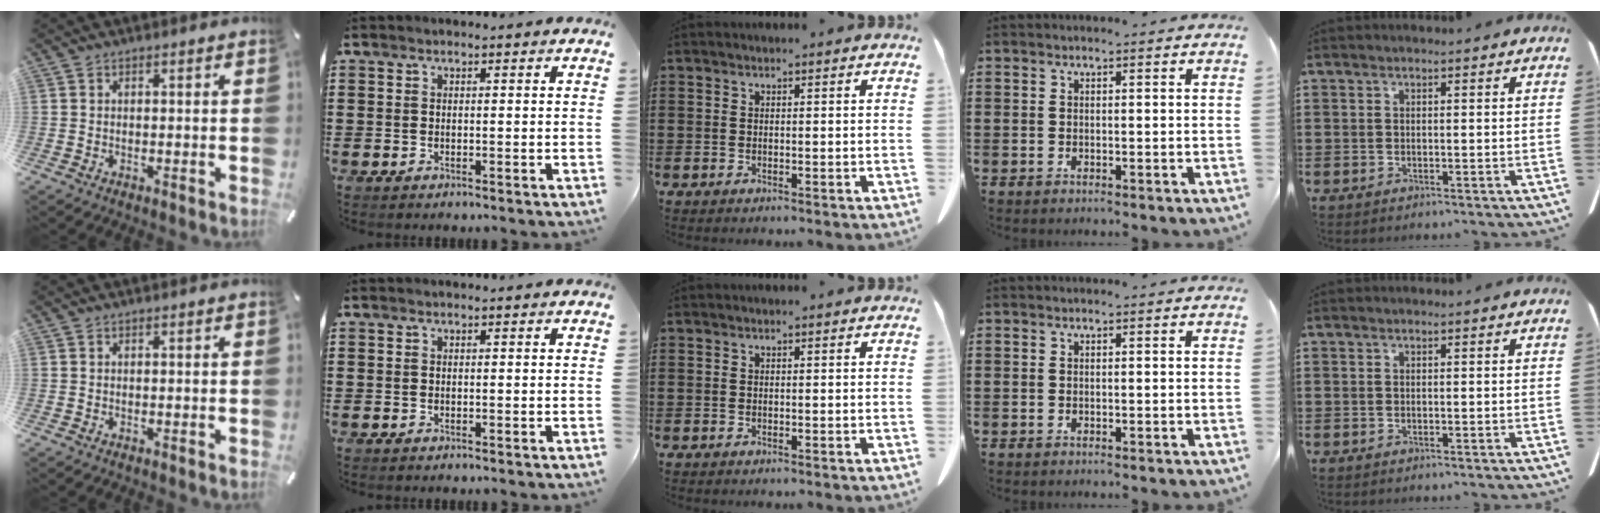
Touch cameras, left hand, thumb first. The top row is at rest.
{}